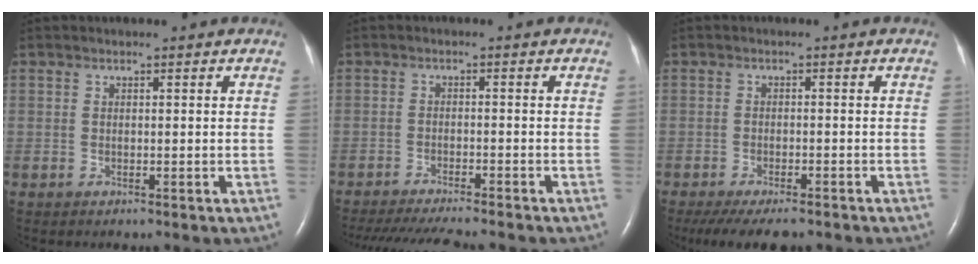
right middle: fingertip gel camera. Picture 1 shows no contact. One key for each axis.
{"total": 12.5, "fx": -11.1, "fy": 1.0, "fz": 5.6, "tx": -0.087, "ty": -0.023, "tz": -0.160}
{"total": 9.6, "fx": -7.9, "fy": 2.5, "fz": 4.9, "tx": -0.074, "ty": -0.014, "tz": -0.114}